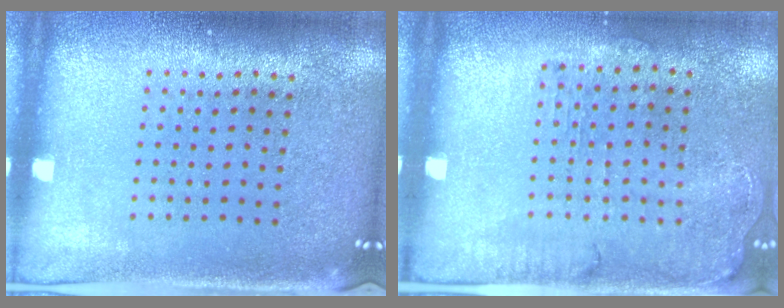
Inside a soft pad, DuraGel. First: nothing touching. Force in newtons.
{"total": 1.4, "press": 1.2, "slide": 0.7}